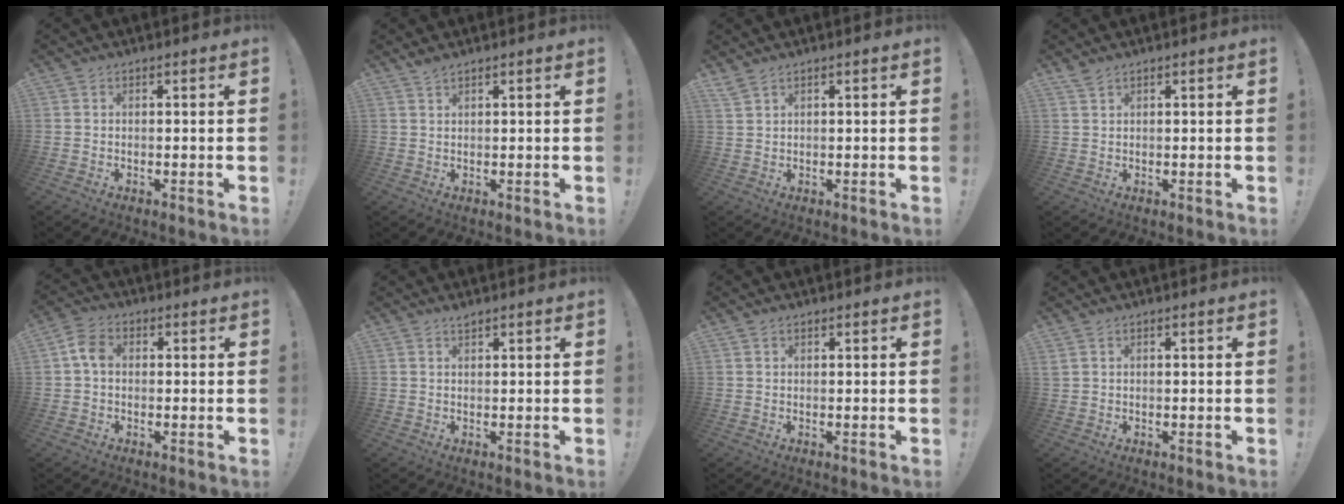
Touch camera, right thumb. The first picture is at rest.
{"total": 2.0, "force": [1.7, 0.4, 1.0], "torque": [-0.012, -0.006, 0.029]}
{"total": 2.3, "force": [1.9, 0.5, 1.1], "torque": [-0.025, -0.008, 0.036]}
{"total": 1.8, "force": [1.5, 0.6, 0.9], "torque": [-0.010, -0.006, 0.027]}
{"total": 5.7, "force": [0.5, 4.1, 4.0], "torque": [-0.073, 0.012, 0.012]}
{"total": 1.3, "force": [1.2, 0.2, 0.4], "torque": [-0.001, -0.005, 0.021]}
{"total": 0.9, "force": [0.7, 0.5, 0.3], "torque": [-0.003, -0.002, 0.013]}
{"total": 1.2, "force": [0.7, 0.7, 0.6], "torque": [-0.012, 0.003, 0.014]}